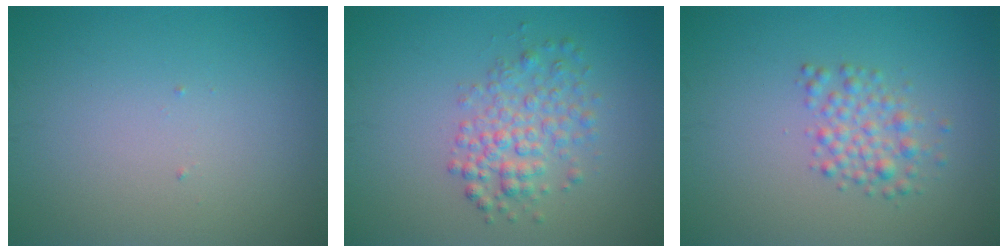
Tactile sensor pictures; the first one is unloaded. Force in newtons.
{"total": 3.4, "press": 3.4, "slide": 0.1}
{"total": 2.4, "press": 2.4, "slide": 0.1}